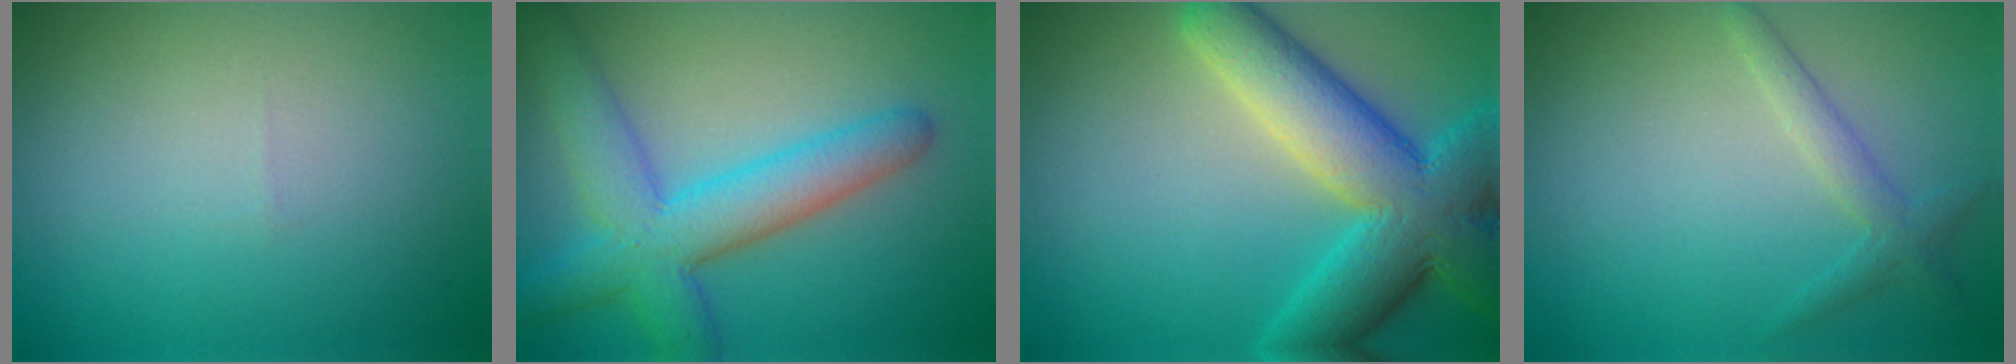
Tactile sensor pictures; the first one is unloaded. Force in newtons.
{"total": 6.8, "press": 6.8, "slide": 0.2}
{"total": 10.4, "press": 10.4, "slide": 0.6}
{"total": 1.9, "press": 1.9, "slide": 0.1}